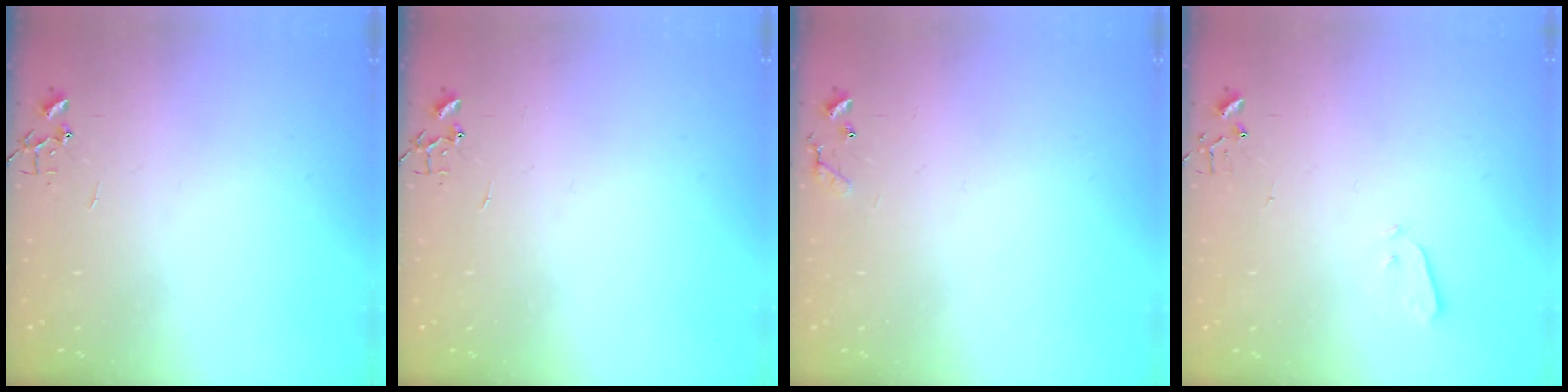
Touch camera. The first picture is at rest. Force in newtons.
{"total": 0.0}
{"total": 7.7, "press": 7.7, "slide": 0.5}
{"total": 3.5, "press": 3.5, "slide": 0.3}